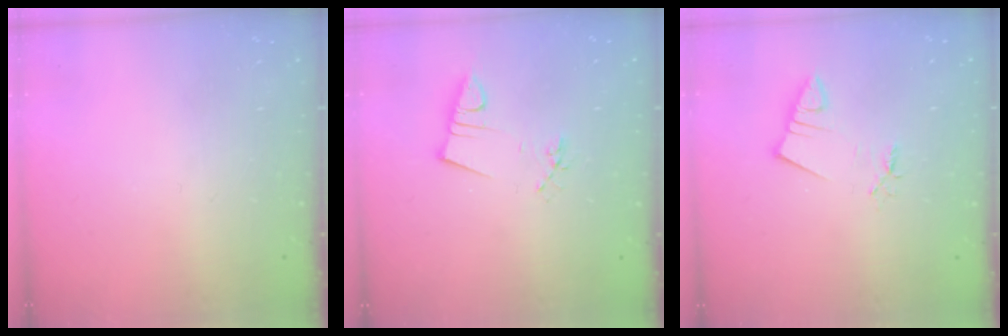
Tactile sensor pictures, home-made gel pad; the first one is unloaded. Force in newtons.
{"total": 3.5, "press": 2.0, "slide": 2.8}
{"total": 2.4, "press": 2.4, "slide": 0.3}